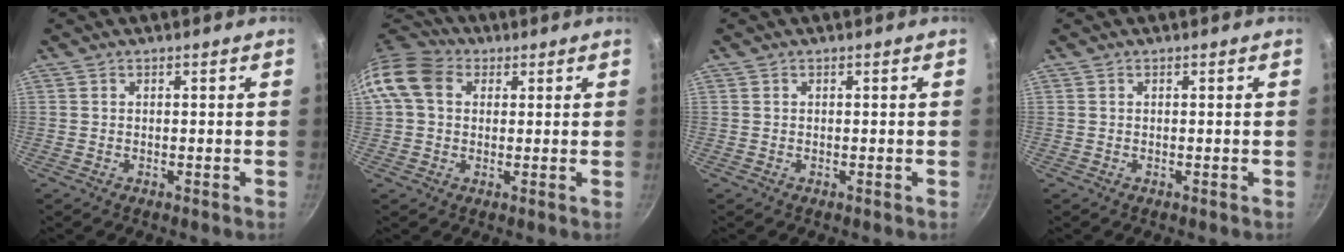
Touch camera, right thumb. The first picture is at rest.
{"total": 10.6, "force": [2.5, 8.2, 6.2], "torque": [-0.101, 0.015, 0.028]}
{"total": 0.0}
{"total": 0.0}